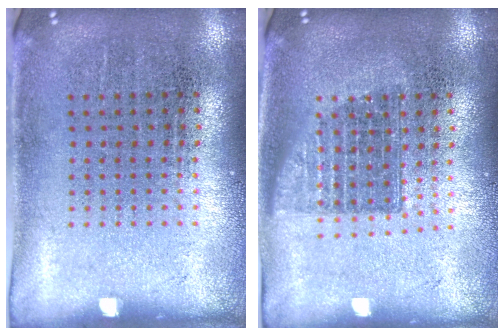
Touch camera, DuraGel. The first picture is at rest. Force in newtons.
{"total": 1.4, "press": 1.2, "slide": 0.8}